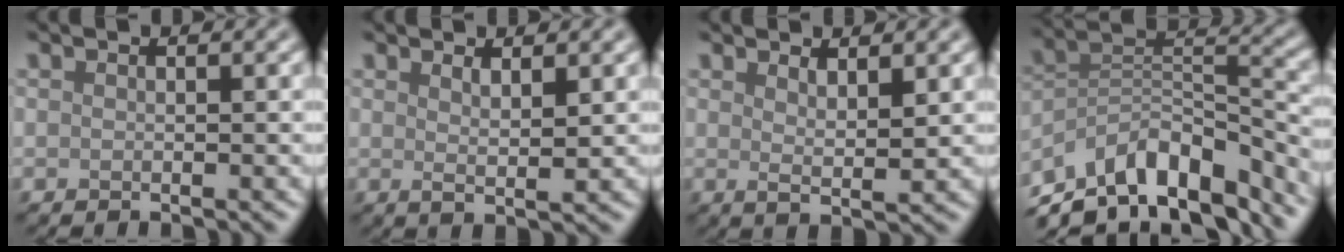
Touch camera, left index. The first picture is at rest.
{"total": 1.8, "force": [1.0, 0.4, 1.5], "torque": [-0.025, -0.007, 0.017]}
{"total": 2.3, "force": [1.4, 0.5, 1.7], "torque": [-0.027, -0.008, 0.025]}
{"total": 11.7, "force": [-8.3, 5.2, 6.5], "torque": [-0.111, 0.023, -0.159]}